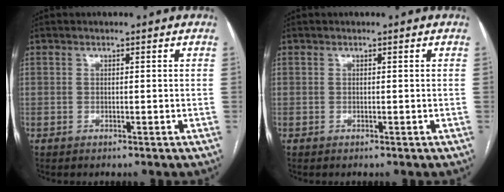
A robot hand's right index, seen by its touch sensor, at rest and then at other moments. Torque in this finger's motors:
{"motor_torque": [0.00, 0.00, 0.00, 0.00]}